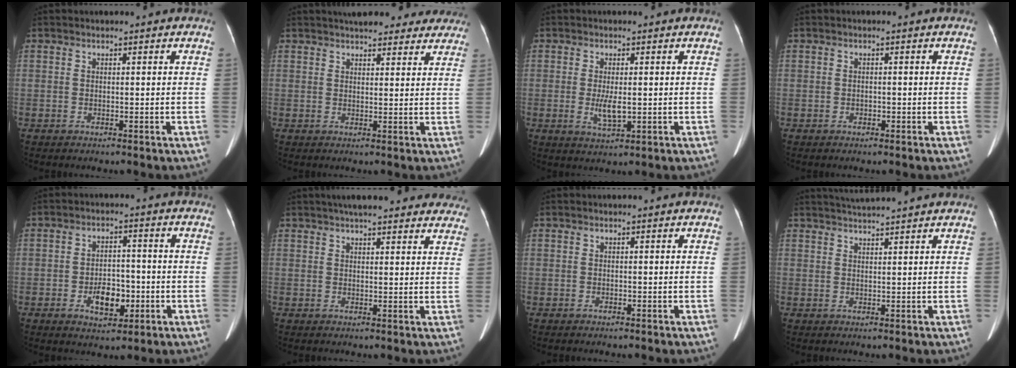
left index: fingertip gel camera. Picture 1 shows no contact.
{"total": 13.3, "force": [11.7, 4.0, 5.0], "torque": [-0.040, 0.028, 0.137]}
{"total": 3.5, "force": [-0.3, 1.1, 3.3], "torque": [-0.067, -0.007, 0.000]}
{"total": 0.6, "force": [-0.3, 0.4, 0.3], "torque": [-0.006, 0.001, -0.004]}
{"total": 5.9, "force": [-2.0, 3.3, 4.4], "torque": [-0.078, 0.006, -0.026]}
{"total": 19.2, "force": [16.9, 4.1, 8.2], "torque": [-0.096, 0.026, 0.198]}
{"total": 0.0}
{"total": 4.9, "force": [4.6, -1.0, 1.4], "torque": [-0.021, 0.022, 0.071]}